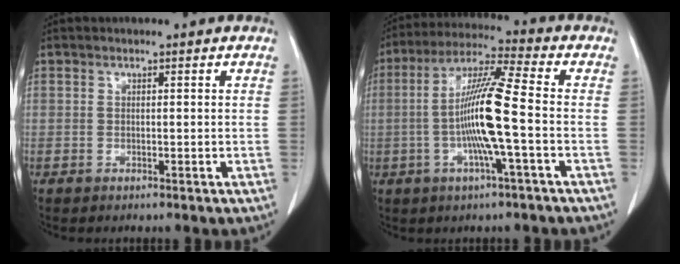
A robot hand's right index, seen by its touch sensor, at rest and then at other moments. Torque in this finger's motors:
{"motor_torque": [2.07, -0.07, 0.57, 0.14]}